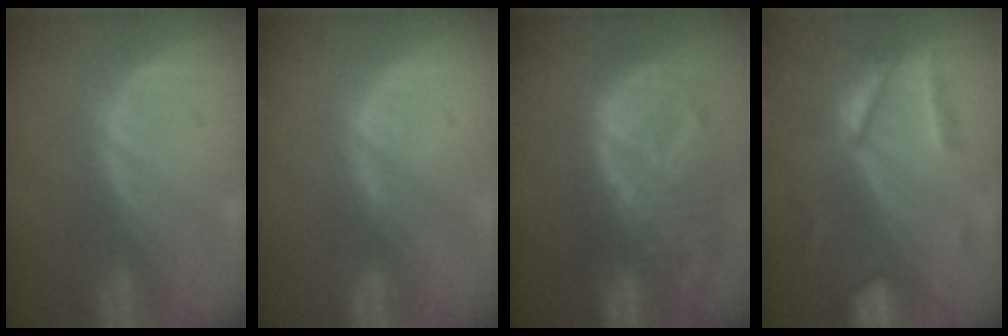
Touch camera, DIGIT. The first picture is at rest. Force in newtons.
{"total": 0.7, "press": 0.7, "slide": 0.2}
{"total": 12.5, "press": 10.9, "slide": 6.2}
{"total": 7.5, "press": 6.6, "slide": 3.4}